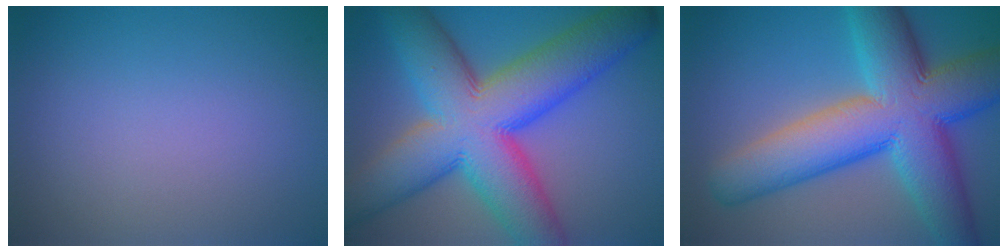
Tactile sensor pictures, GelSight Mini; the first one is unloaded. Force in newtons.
{"total": 15.5, "press": 15.5, "slide": 0.6}
{"total": 13.8, "press": 13.8, "slide": 0.6}